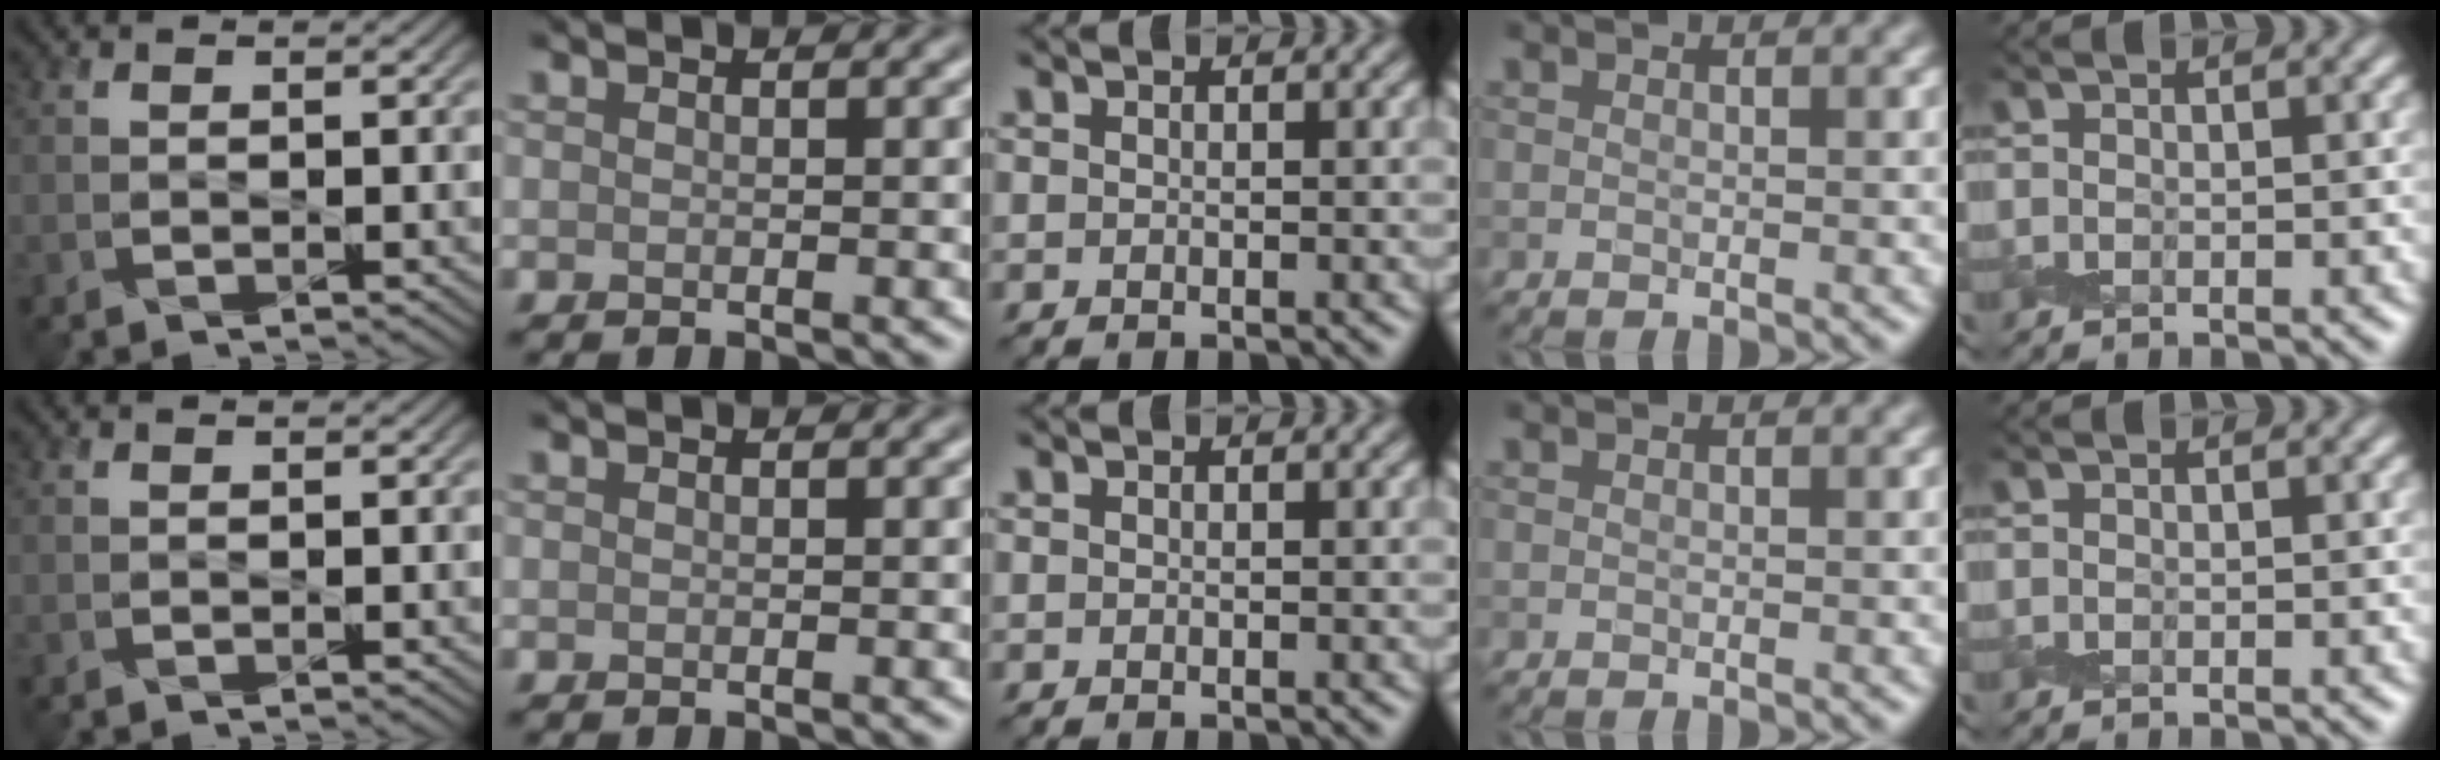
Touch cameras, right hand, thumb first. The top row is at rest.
{}